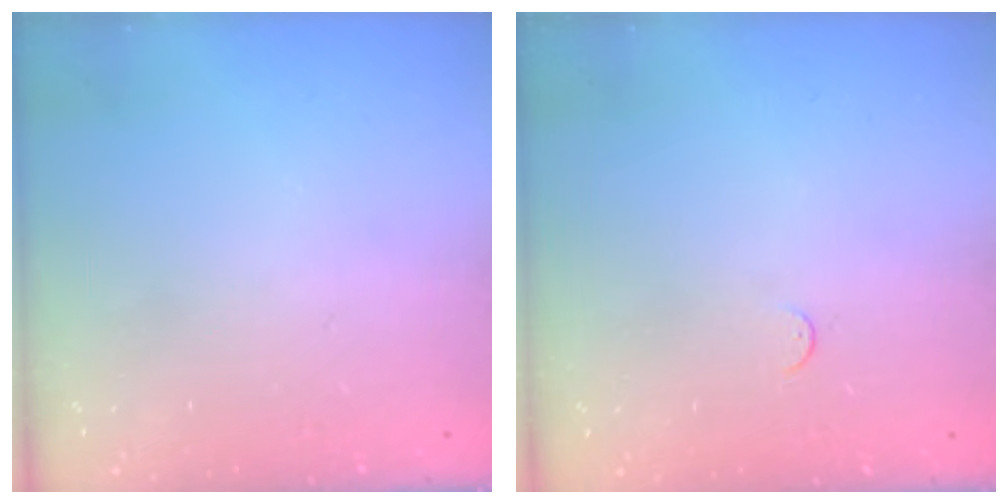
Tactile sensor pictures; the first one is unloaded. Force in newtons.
{"total": 2.7, "press": 2.7, "slide": 0.4}